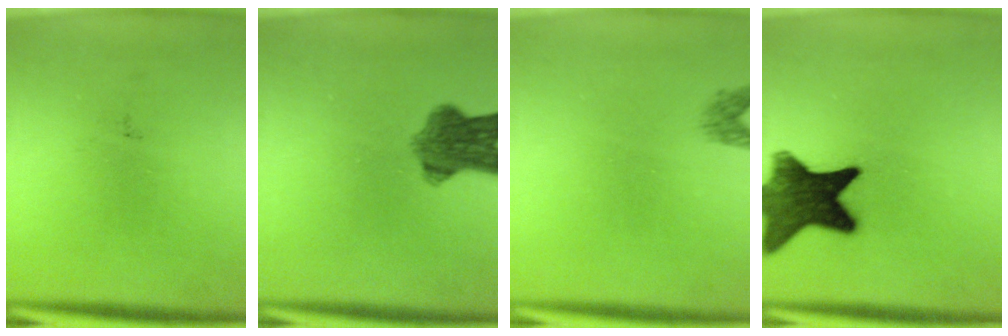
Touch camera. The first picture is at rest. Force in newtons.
{"total": 7.2}
{"total": 1.3}
{"total": 14.6}